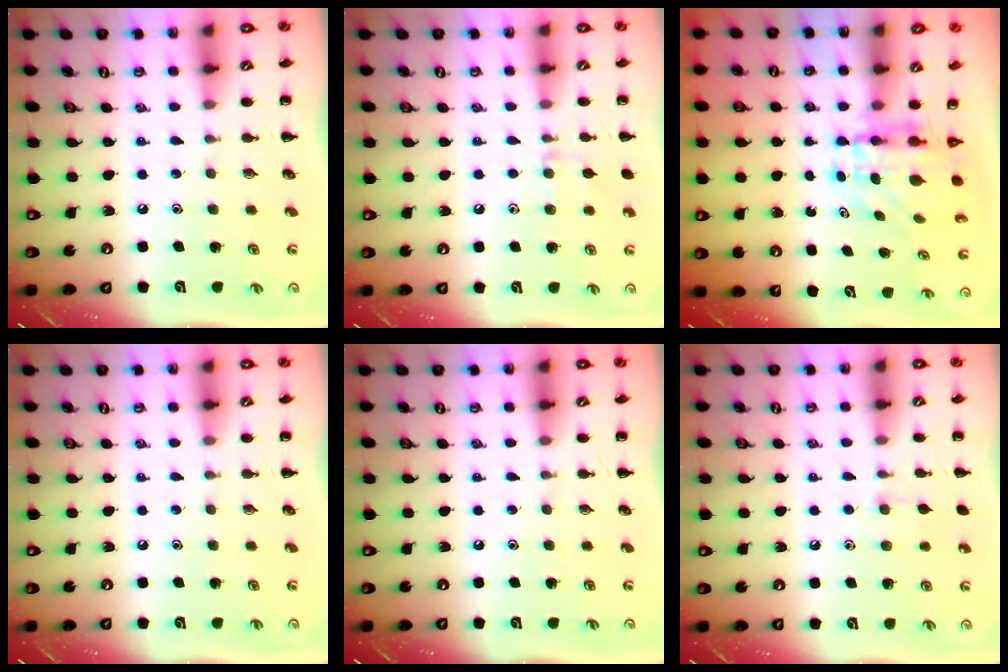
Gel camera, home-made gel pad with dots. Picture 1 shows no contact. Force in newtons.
{"total": 6.5, "press": 6.2, "slide": 2.2}
{"total": 5.9, "press": 5.7, "slide": 1.3}
{"total": 0.0}
{"total": 0.0}
{"total": 5.7, "press": 5.6, "slide": 1.4}